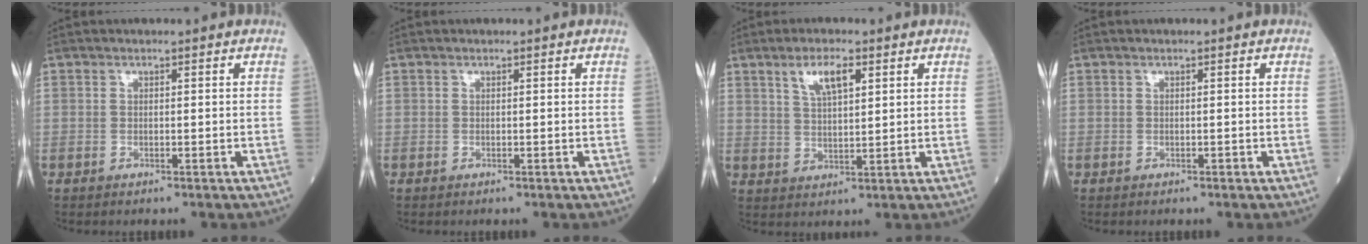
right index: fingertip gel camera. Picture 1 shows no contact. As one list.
[{"total": 0.0}, {"total": 5.3, "force": [2.8, 1.4, 4.2], "torque": [-0.086, 0.004, 0.055]}, {"total": 0.0}]